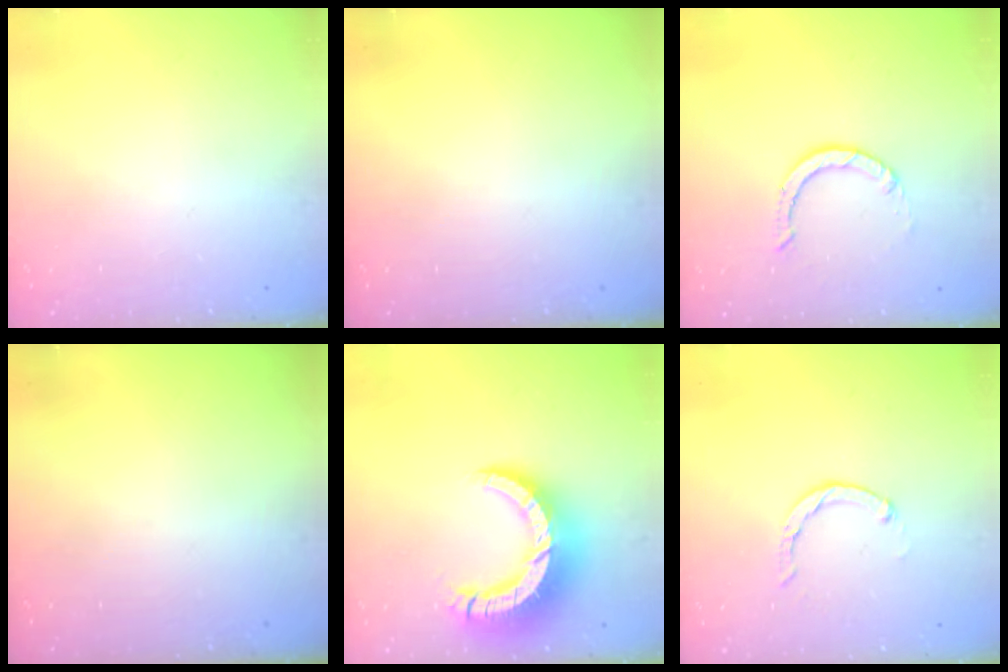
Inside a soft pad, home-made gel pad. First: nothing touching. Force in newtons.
{"total": 0.0}
{"total": 3.6, "press": 3.5, "slide": 0.3}
{"total": 0.0}
{"total": 14.4, "press": 14.3, "slide": 1.7}
{"total": 2.0, "press": 2.0, "slide": 0.4}